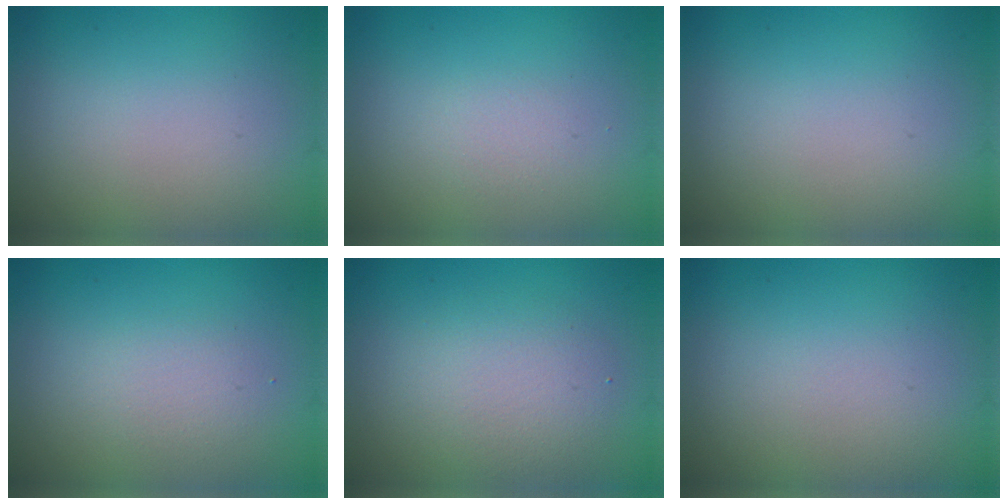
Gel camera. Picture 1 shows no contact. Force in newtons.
{"total": 0.7, "press": 0.7, "slide": 0.1}
{"total": 0.0}
{"total": 1.4, "press": 1.4, "slide": 0.1}
{"total": 2.9, "press": 2.9, "slide": 0.1}
{"total": 0.0}